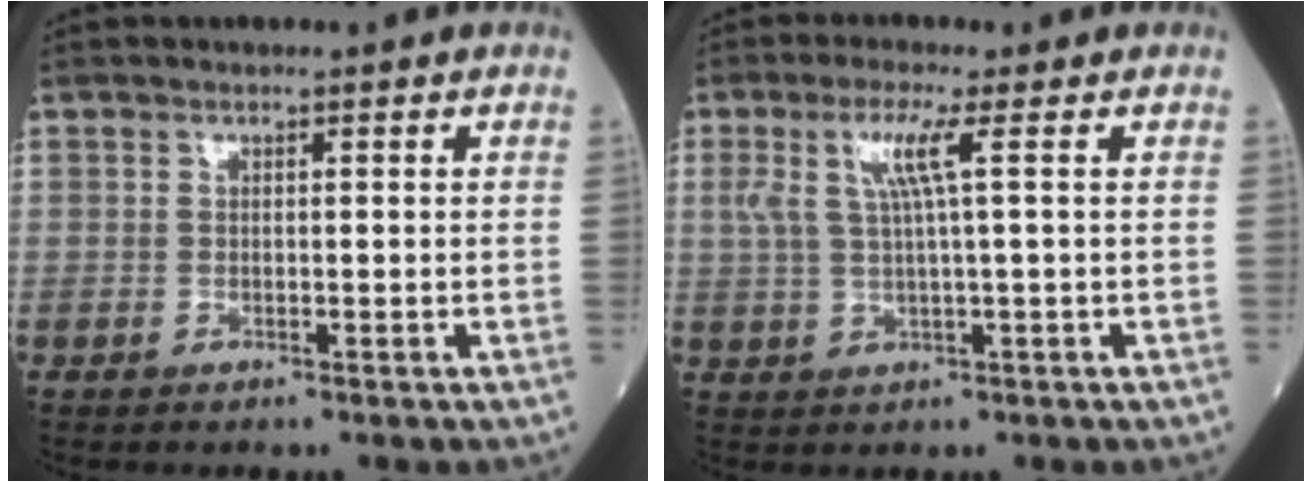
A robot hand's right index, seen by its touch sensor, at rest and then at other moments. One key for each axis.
{"total": 5.2, "fx": 1.6, "fy": -0.4, "fz": 4.9, "tx": -0.105, "ty": 0.012, "tz": 0.036}